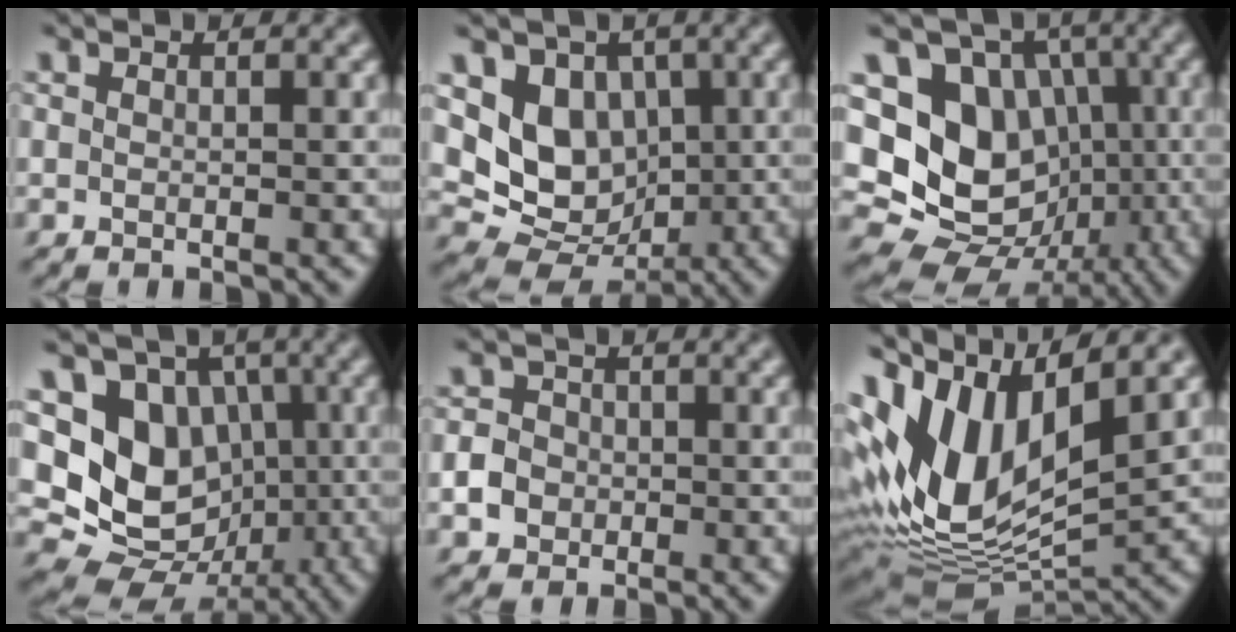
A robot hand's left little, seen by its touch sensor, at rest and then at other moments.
{"total": 7.2, "force": [1.0, 5.8, 4.1], "torque": [-0.074, -0.016, 0.016]}
{"total": 13.8, "force": [-0.1, 12.0, 6.8], "torque": [-0.133, 0.014, -0.021]}
{"total": 9.9, "force": [0.3, 8.3, 5.3], "torque": [-0.077, -0.010, -0.016]}
{"total": 2.4, "force": [-0.8, 2.2, 0.8], "torque": [-0.006, -0.002, -0.017]}
{"total": 13.1, "force": [4.2, 6.7, 10.5], "torque": [-0.223, 0.009, 0.076]}